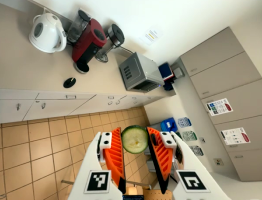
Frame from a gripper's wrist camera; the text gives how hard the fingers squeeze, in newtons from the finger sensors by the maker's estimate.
{"total": 9.0, "left": 8.9, "right": 9.1}